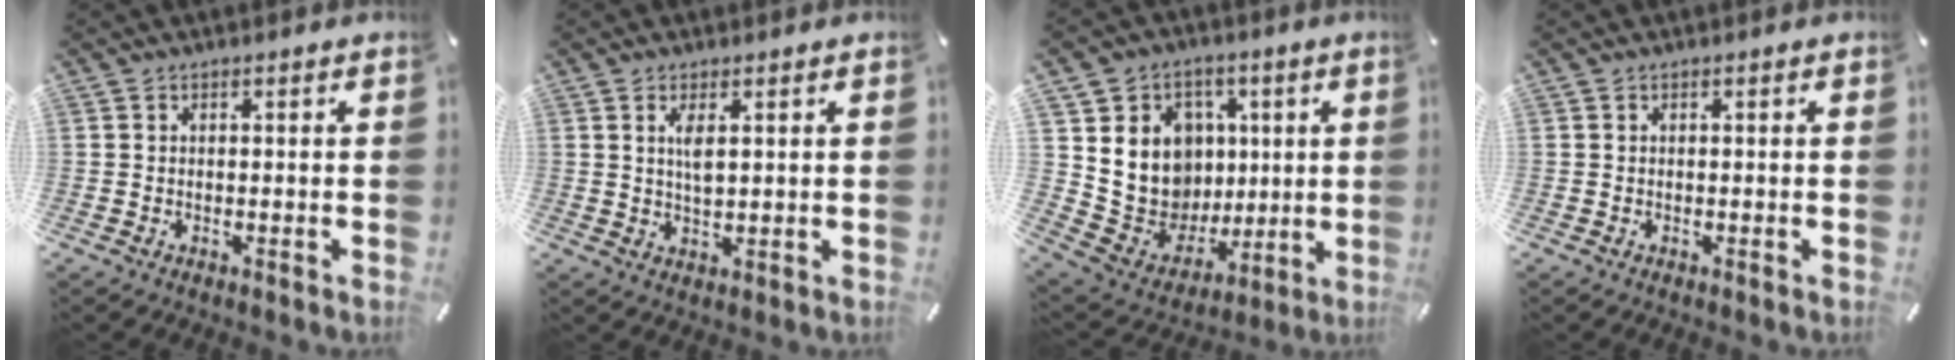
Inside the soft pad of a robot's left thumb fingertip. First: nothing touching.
{"total": 3.9, "force": [1.3, 1.4, 3.4], "torque": [-0.078, -0.006, 0.015]}
{"total": 14.3, "force": [2.5, 13.7, 3.2], "torque": [-0.038, -0.025, 0.077]}
{"total": 0.0}